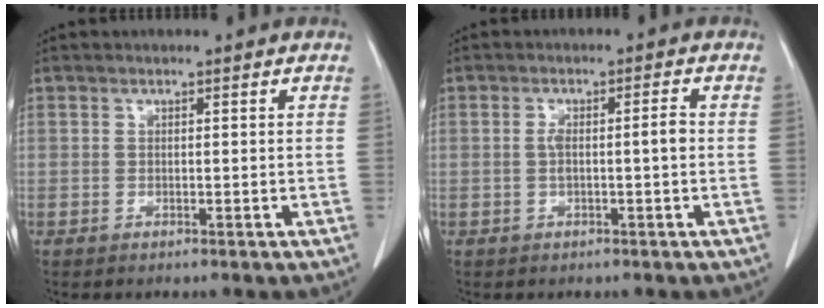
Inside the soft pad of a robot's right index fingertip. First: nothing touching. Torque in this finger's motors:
{"motor_torque": [0.09, 0.01, 0.08, 0.03]}